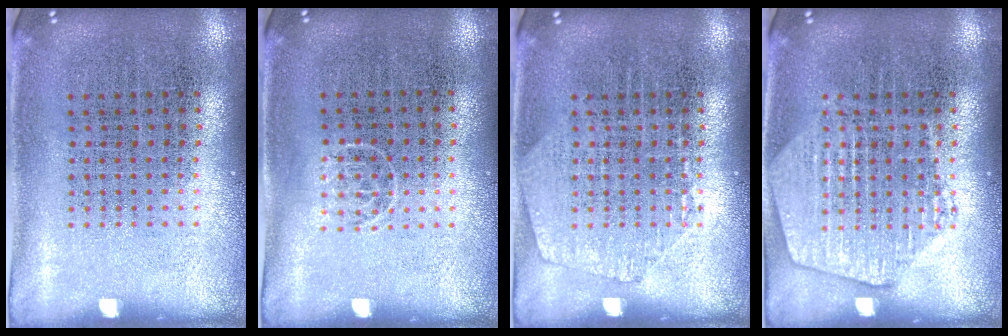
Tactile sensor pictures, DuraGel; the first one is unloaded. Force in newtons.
{"total": 0.6, "press": 0.4, "slide": 0.4}
{"total": 1.2, "press": 1.2, "slide": 0.2}
{"total": 2.4, "press": 2.4, "slide": 0.3}